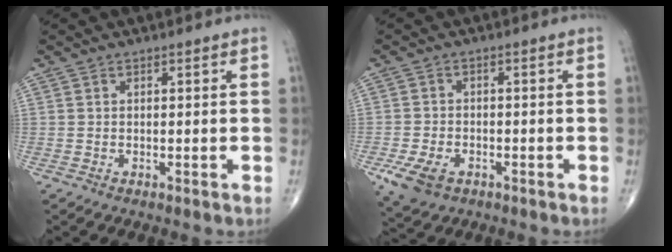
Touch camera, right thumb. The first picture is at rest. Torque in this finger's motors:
{"motor_torque": [-0.11, 0.02, -0.03, -0.25, 0.04]}